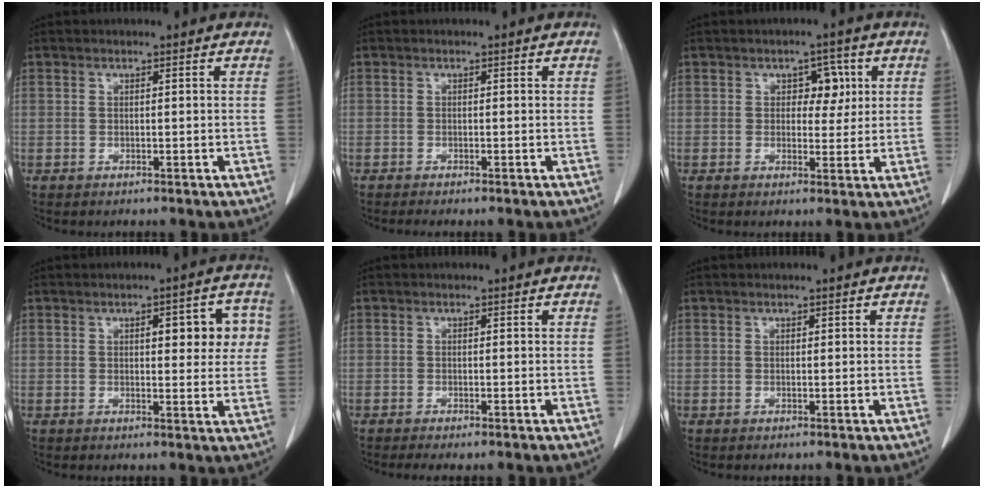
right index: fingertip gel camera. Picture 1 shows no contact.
{"total": 0.6, "force": [-0.4, 0.0, 0.4], "torque": [-0.007, -0.001, -0.008]}
{"total": 4.1, "force": [1.2, 2.5, 2.9], "torque": [-0.030, 0.010, 0.018]}
{"total": 7.4, "force": [2.1, 2.6, 6.6], "torque": [-0.068, 0.016, 0.022]}
{"total": 1.5, "force": [-0.9, 0.3, 1.2], "torque": [-0.019, -0.004, -0.015]}
{"total": 0.0}